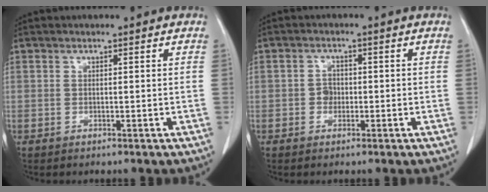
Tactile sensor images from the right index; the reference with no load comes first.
{"total": 1.9, "force": [-0.4, 1.7, 0.8], "torque": [-0.006, 0.010, -0.005]}